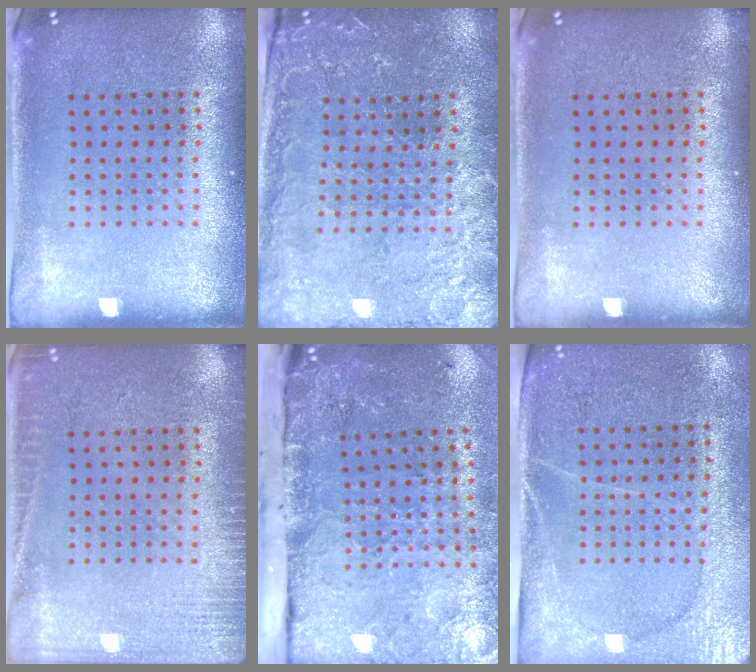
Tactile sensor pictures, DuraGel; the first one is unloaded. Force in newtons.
{"total": 1.0, "press": 0.9, "slide": 0.3}
{"total": 0.0}
{"total": 2.7, "press": 2.7, "slide": 0.5}
{"total": 5.1, "press": 3.7, "slide": 3.6}
{"total": 2.9, "press": 2.7, "slide": 1.2}